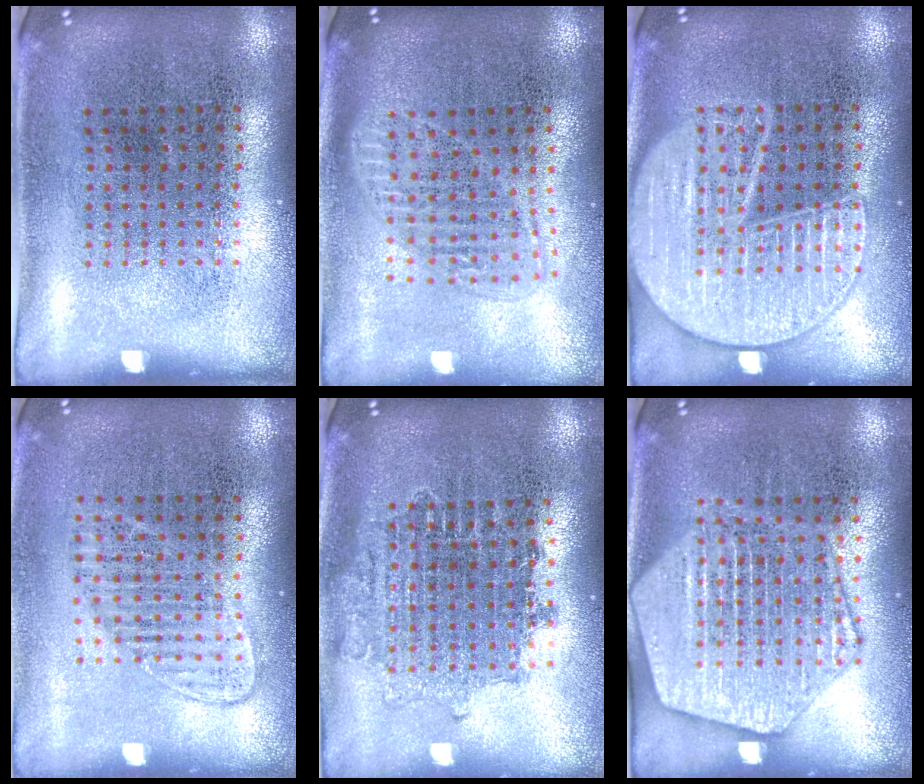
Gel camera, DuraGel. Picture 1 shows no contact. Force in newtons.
{"total": 1.7, "press": 1.4, "slide": 0.9}
{"total": 3.0, "press": 3.0, "slide": 0.2}
{"total": 1.2, "press": 1.1, "slide": 0.6}
{"total": 1.6, "press": 1.4, "slide": 0.7}
{"total": 3.5, "press": 3.5, "slide": 0.4}